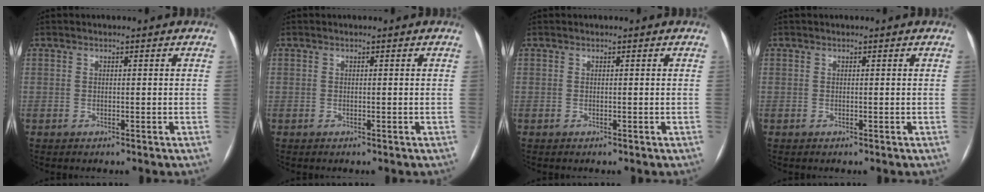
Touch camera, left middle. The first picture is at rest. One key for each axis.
{"total": 0.0}
{"total": 0.0}
{"total": 0.0}